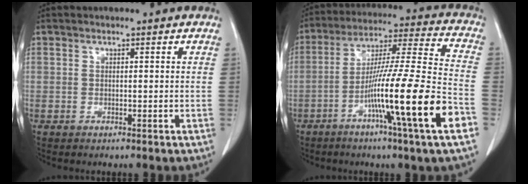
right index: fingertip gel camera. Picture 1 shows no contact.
{"total": 19.4, "force": [-7.6, -1.3, 17.8], "torque": [-0.301, -0.016, -0.131]}